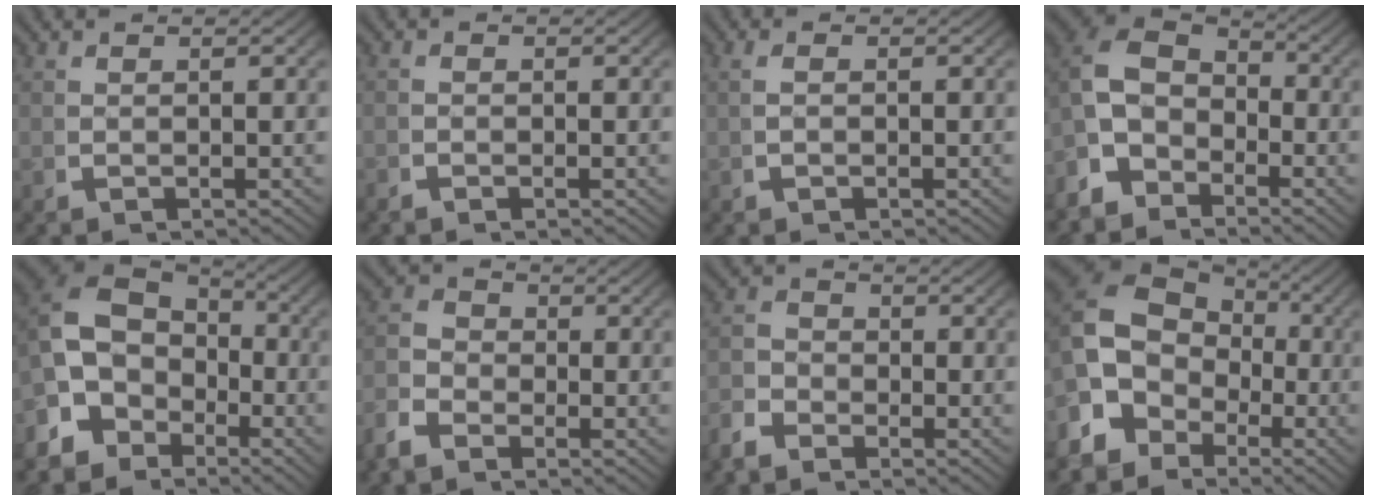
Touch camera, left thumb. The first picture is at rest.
{"total": 0.6, "force": [-0.6, 0.2, 0.0], "torque": [0.001, -0.005, -0.014]}
{"total": 0.7, "force": [-0.1, 0.2, 0.7], "torque": [-0.015, 0.003, -0.001]}
{"total": 9.3, "force": [0.4, 7.2, 5.9], "torque": [-0.123, -0.014, 0.003]}
{"total": 11.6, "force": [0.4, 8.7, 7.6], "torque": [-0.167, -0.027, 0.013]}
{"total": 4.3, "force": [-1.1, 3.4, 2.3], "torque": [-0.036, -0.007, -0.028]}
{"total": 2.8, "force": [-1.5, 2.1, 1.1], "torque": [-0.010, -0.009, -0.032]}
{"total": 11.1, "force": [0.8, 8.4, 7.2], "torque": [-0.163, -0.027, 0.025]}